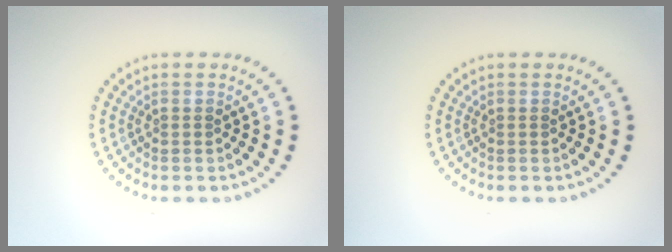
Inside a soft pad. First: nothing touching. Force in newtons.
{"total": 0.0}